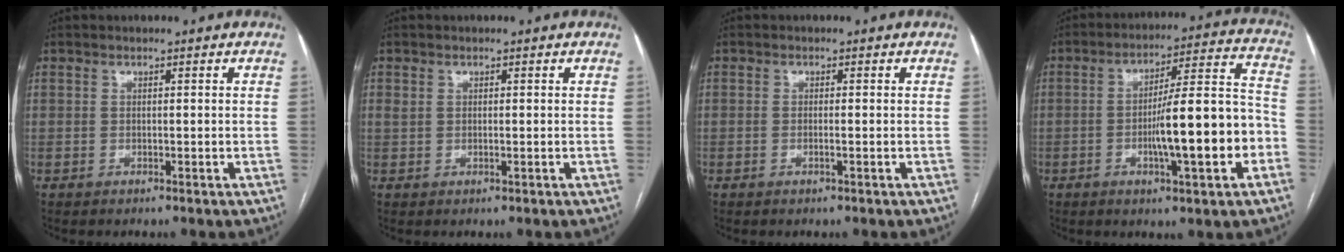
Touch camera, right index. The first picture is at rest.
{"total": 1.1, "force": [0.4, 0.6, 0.8], "torque": [-0.023, 0.003, 0.011]}
{"total": 0.8, "force": [-0.2, 0.0, 0.8], "torque": [-0.017, 0.000, -0.003]}
{"total": 14.8, "force": [-4.0, 1.8, 14.1], "torque": [-0.215, 0.019, -0.057]}